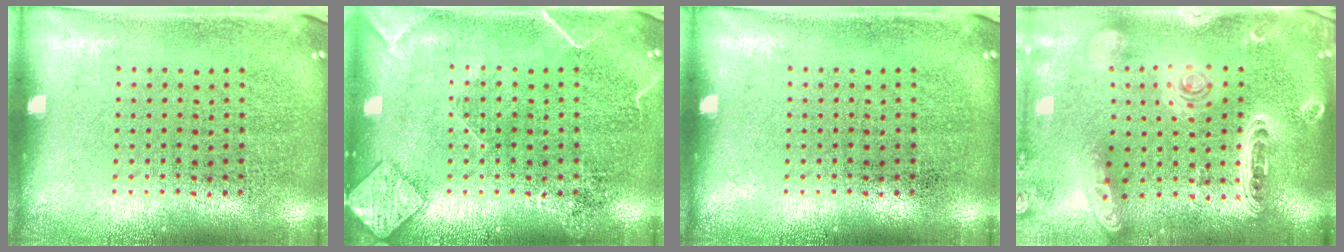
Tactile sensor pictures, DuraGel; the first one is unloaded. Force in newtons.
{"total": 2.3, "press": 2.3, "slide": 0.3}
{"total": 0.0}
{"total": 2.3, "press": 2.1, "slide": 0.9}